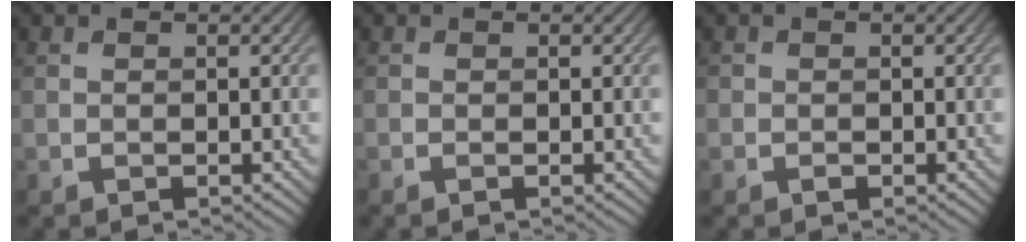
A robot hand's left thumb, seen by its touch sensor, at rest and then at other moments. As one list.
[{"total": 0.0}, {"total": 0.9, "force": [-0.4, 0.8, 0.2], "torque": [0.000, -0.005, -0.010]}]